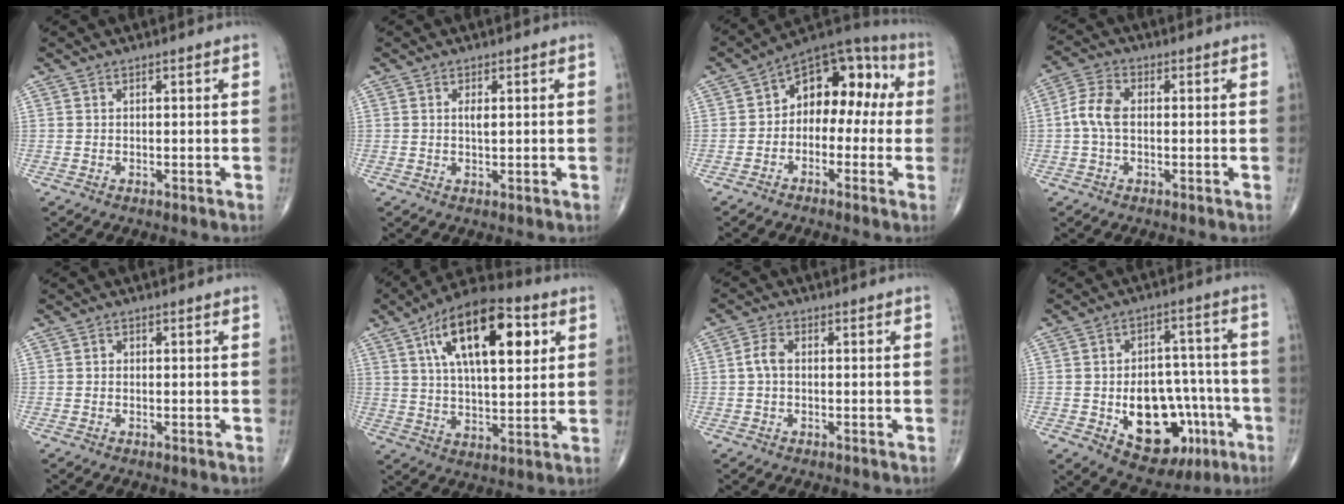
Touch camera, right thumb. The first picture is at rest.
{"total": 1.8, "force": [0.4, 0.6, 1.7], "torque": [-0.029, -0.002, 0.007]}
{"total": 13.2, "force": [0.1, 8.7, 9.9], "torque": [-0.088, 0.053, -0.019]}
{"total": 5.7, "force": [-0.2, 3.5, 4.5], "torque": [-0.100, 0.016, -0.013]}
{"total": 0.6, "force": [-0.1, 0.5, 0.2], "torque": [0.000, 0.001, -0.003]}
{"total": 20.6, "force": [7.4, 9.1, 16.9], "torque": [-0.253, -0.007, 0.116]}
{"total": 3.1, "force": [-0.1, 2.0, 2.4], "torque": [-0.048, 0.007, -0.007]}
{"total": 15.9, "force": [-4.8, 10.9, 10.5], "torque": [-0.110, 0.038, -0.055]}